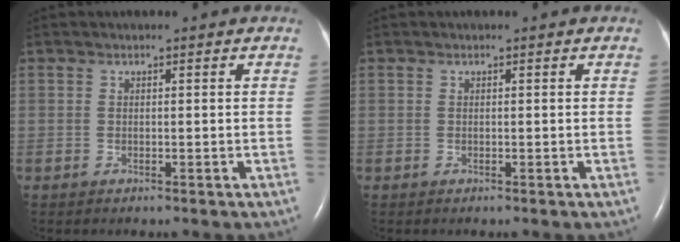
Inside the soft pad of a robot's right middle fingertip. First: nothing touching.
{"total": 0.0}